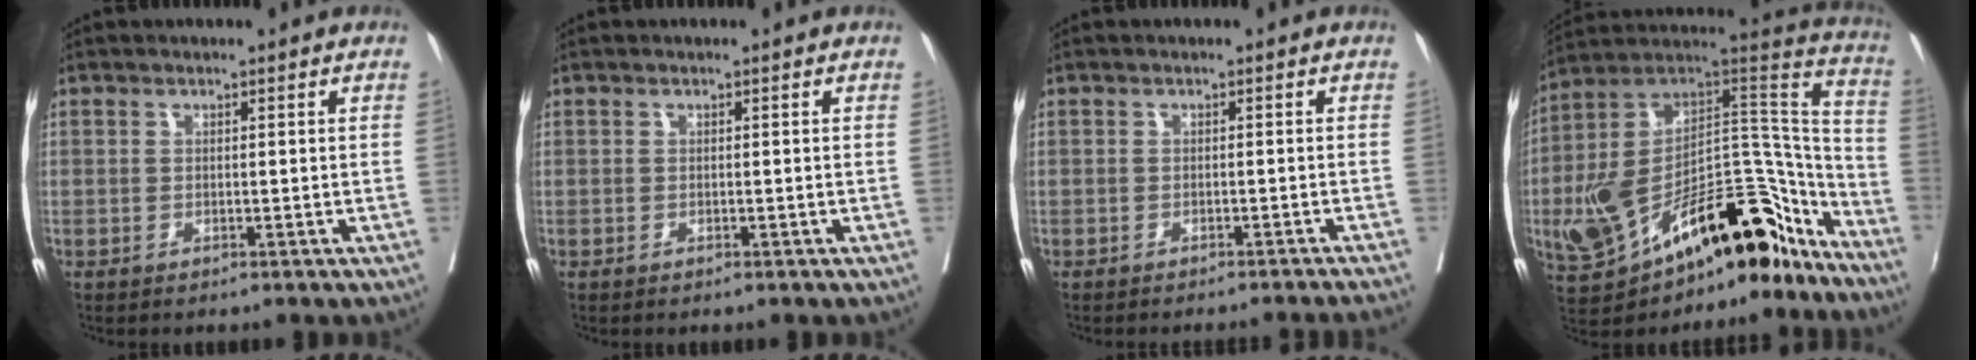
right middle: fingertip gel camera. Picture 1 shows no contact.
{"total": 0.0}
{"total": 6.9, "force": [-6.5, -1.6, 1.8], "torque": [-0.008, -0.021, -0.075]}
{"total": 29.0, "force": [-16.6, 10.0, 21.5], "torque": [-0.326, 0.029, -0.260]}